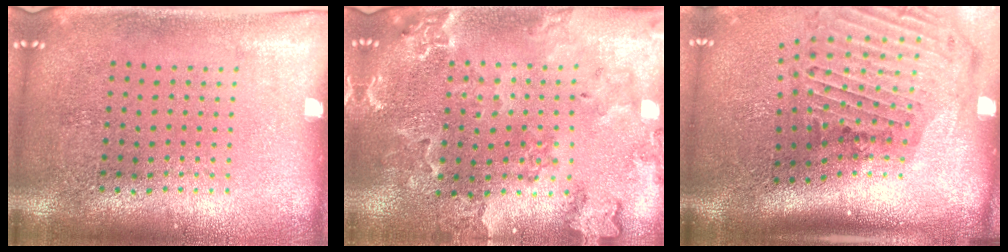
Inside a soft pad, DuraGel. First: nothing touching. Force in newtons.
{"total": 1.8, "press": 1.8, "slide": 0.2}
{"total": 3.0, "press": 2.1, "slide": 2.2}